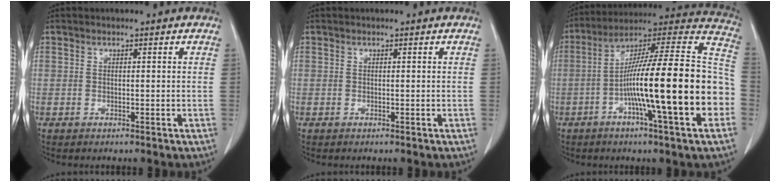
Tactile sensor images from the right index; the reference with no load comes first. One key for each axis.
{"total": 0.0}
{"total": 24.8, "fx": -5.6, "fy": 1.1, "fz": 24.2, "tx": -0.319, "ty": 0.013, "tz": -0.096}